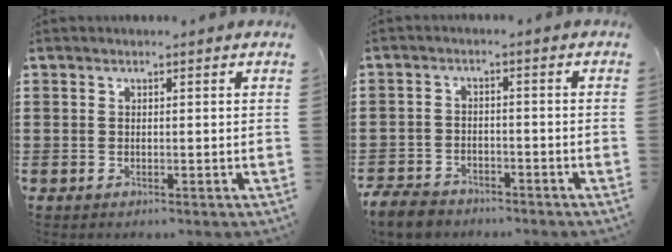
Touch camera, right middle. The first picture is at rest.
{"total": 4.3, "force": [-4.1, 1.3, 0.7], "torque": [-0.027, -0.001, -0.088]}